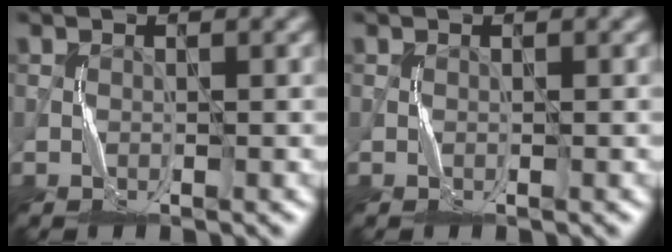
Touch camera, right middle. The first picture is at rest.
{"total": 0.0}